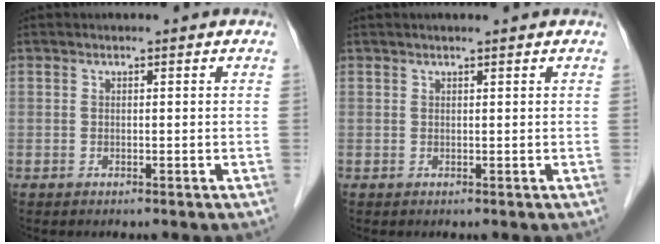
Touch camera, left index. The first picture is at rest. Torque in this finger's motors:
{"motor_torque": [0.37, -0.55, 0.11, 0.00]}